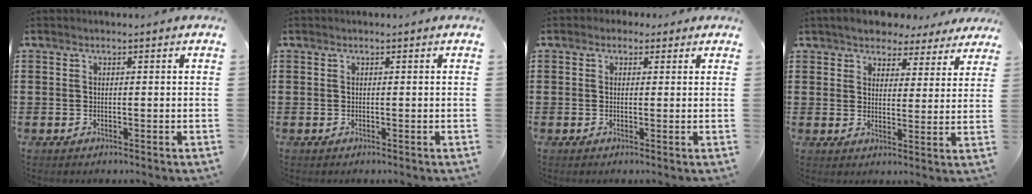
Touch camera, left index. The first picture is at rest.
{"total": 0.0}
{"total": 1.4, "force": [0.7, 1.1, 0.4], "torque": [-0.012, 0.008, 0.012]}
{"total": 5.0, "force": [4.7, 1.5, 0.7], "torque": [-0.038, -0.014, 0.085]}